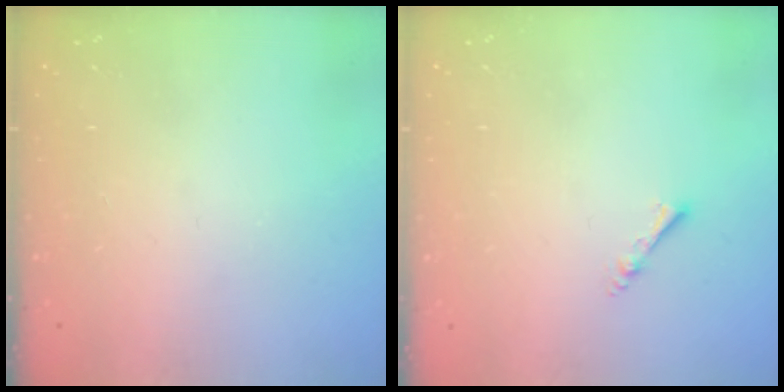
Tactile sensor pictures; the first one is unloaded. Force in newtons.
{"total": 2.2, "press": 2.1, "slide": 0.4}